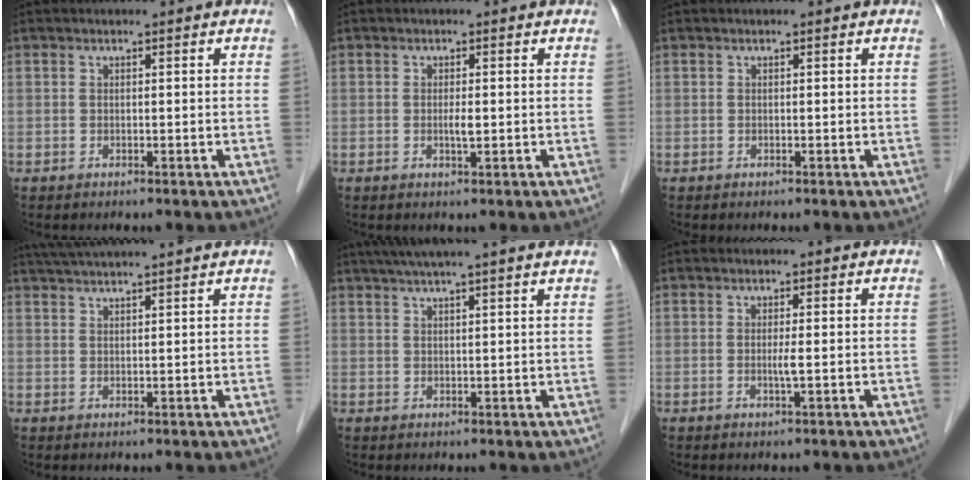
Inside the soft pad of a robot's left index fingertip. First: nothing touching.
{"total": 1.4, "force": [-0.1, 0.2, 1.4], "torque": [-0.026, -0.001, -0.001]}
{"total": 0.0}
{"total": 9.2, "force": [8.2, -1.0, 3.9], "torque": [-0.068, 0.035, 0.121]}
{"total": 10.5, "force": [8.8, -0.8, 5.8], "torque": [-0.090, 0.033, 0.110]}
{"total": 1.3, "force": [-0.1, -0.3, 1.3], "torque": [-0.026, -0.002, -0.003]}